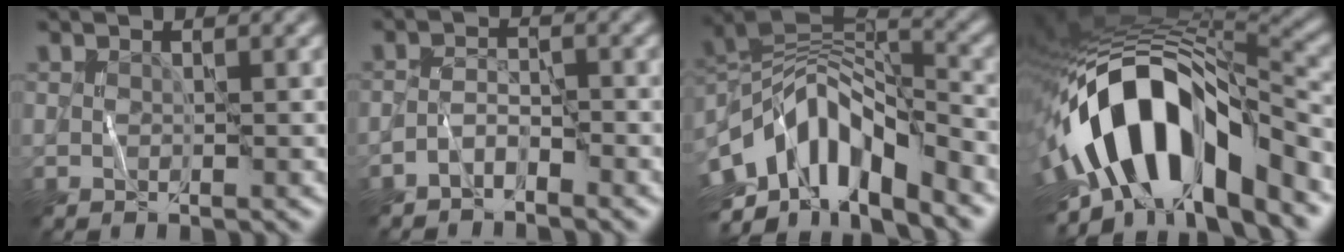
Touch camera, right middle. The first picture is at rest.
{"total": 1.9, "force": [-1.6, 0.6, 0.7], "torque": [-0.012, 0.009, -0.037]}
{"total": 11.0, "force": [-4.3, 5.1, 8.8], "torque": [-0.149, 0.009, -0.087]}
{"total": 15.0, "force": [-3.6, 7.3, 12.6], "torque": [-0.204, 0.016, -0.072]}